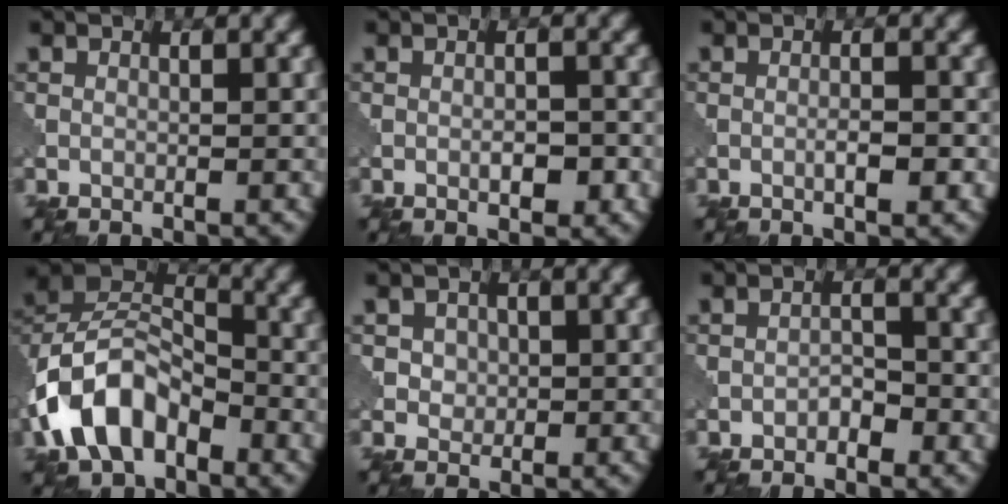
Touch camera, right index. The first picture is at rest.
{"total": 2.2, "force": [-0.8, 0.9, 1.8], "torque": [-0.026, 0.003, -0.013]}
{"total": 1.9, "force": [-0.6, 0.4, 1.7], "torque": [-0.029, 0.003, -0.011]}
{"total": 9.3, "force": [-4.0, 5.8, 6.1], "torque": [-0.120, 0.011, -0.091]}
{"total": 2.4, "force": [0.8, 2.0, 1.0], "torque": [-0.023, -0.001, 0.018]}
{"total": 1.4, "force": [-0.8, 0.8, 0.8], "torque": [-0.012, 0.005, -0.015]}